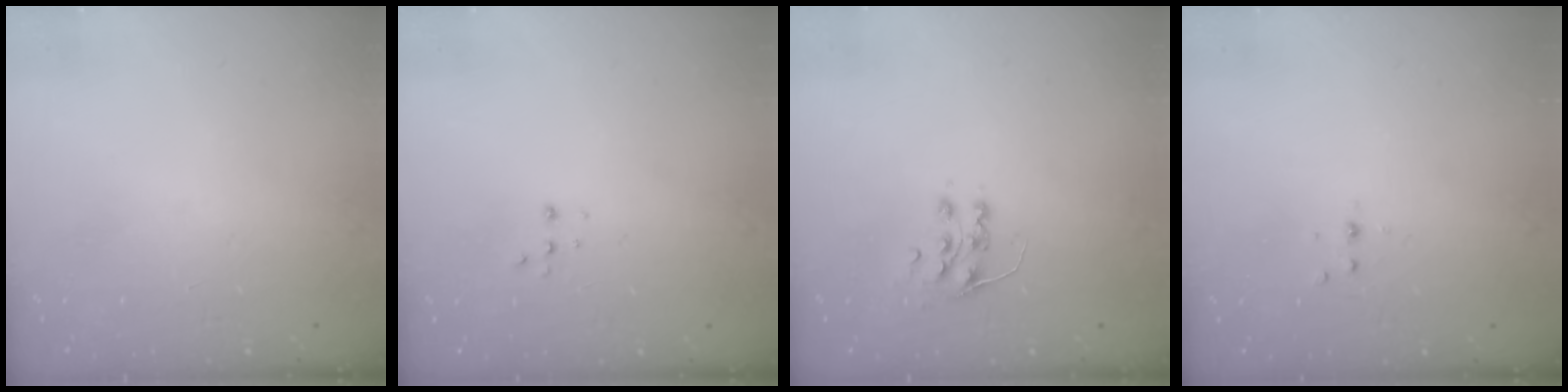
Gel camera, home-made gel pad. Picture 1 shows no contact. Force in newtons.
{"total": 2.2, "press": 2.2, "slide": 0.5}
{"total": 7.3, "press": 7.3, "slide": 0.5}
{"total": 3.0, "press": 2.6, "slide": 1.5}